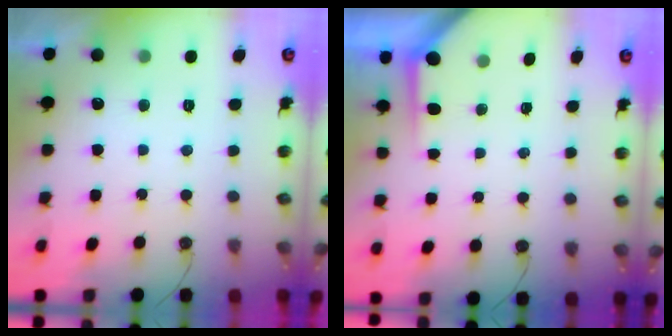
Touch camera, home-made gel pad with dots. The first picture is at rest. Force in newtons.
{"total": 3.4, "press": 3.4, "slide": 0.4}